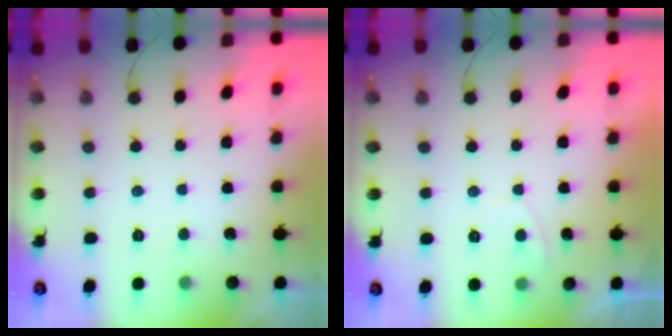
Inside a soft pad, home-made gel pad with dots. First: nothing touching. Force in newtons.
{"total": 0.5, "press": 0.2, "slide": 0.5}